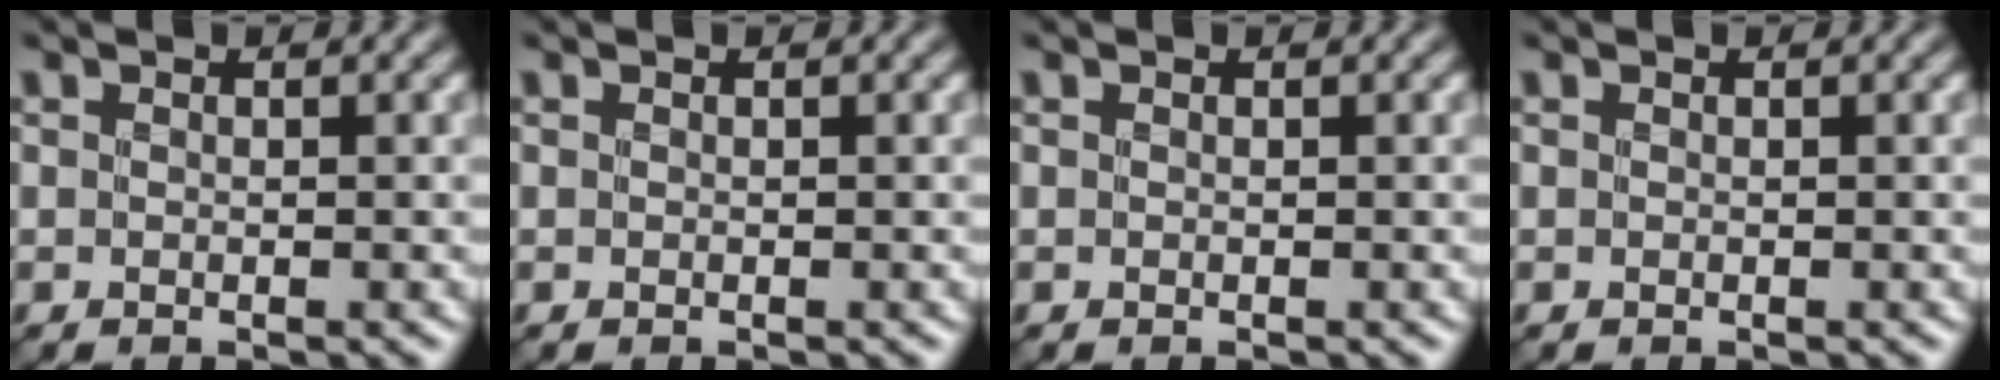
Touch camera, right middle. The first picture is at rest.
{"total": 0.0}
{"total": 0.0}
{"total": 0.0}